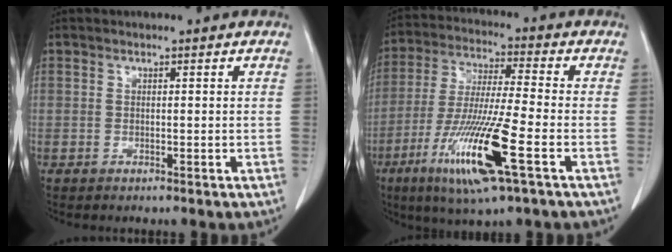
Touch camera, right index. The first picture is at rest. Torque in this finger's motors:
{"motor_torque": [1.76, -0.38, 0.89, 0.15]}